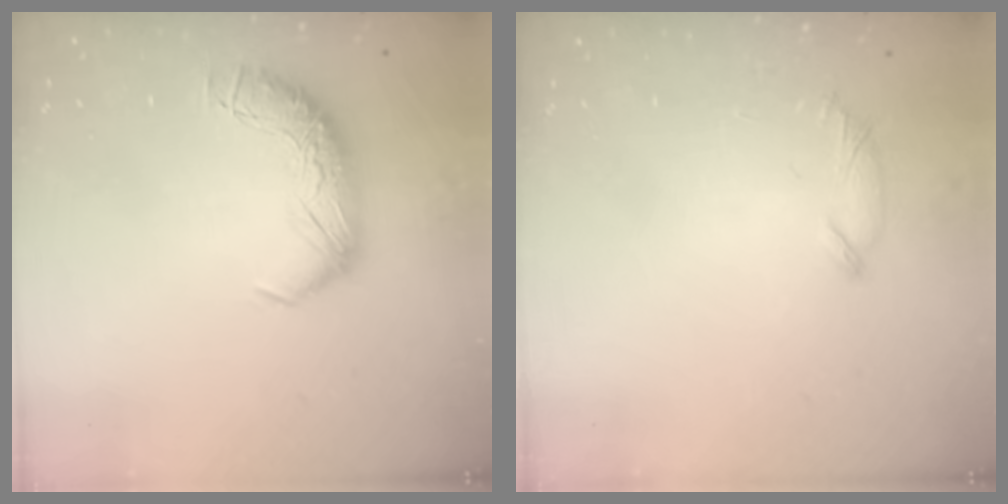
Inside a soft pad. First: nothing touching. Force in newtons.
{"total": 7.4, "press": 7.4, "slide": 0.5}